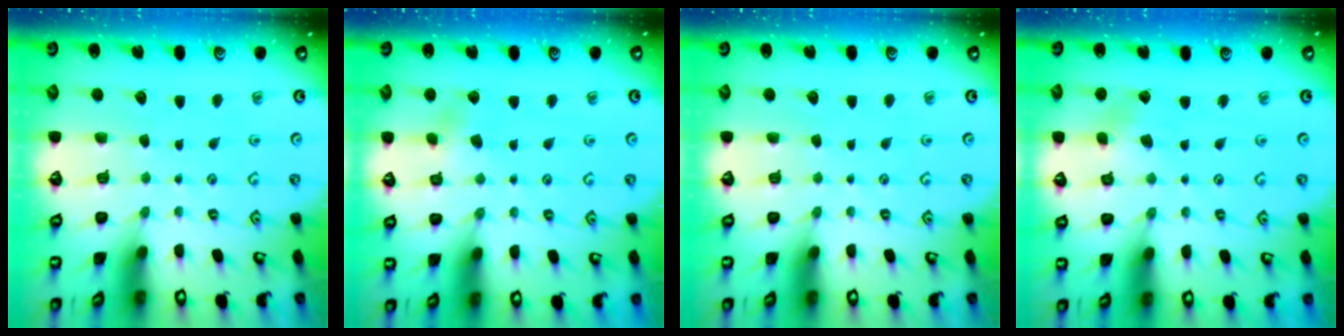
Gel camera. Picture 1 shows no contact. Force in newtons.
{"total": 3.0, "press": 2.9, "slide": 0.4}
{"total": 0.0}
{"total": 2.6, "press": 2.6, "slide": 0.3}